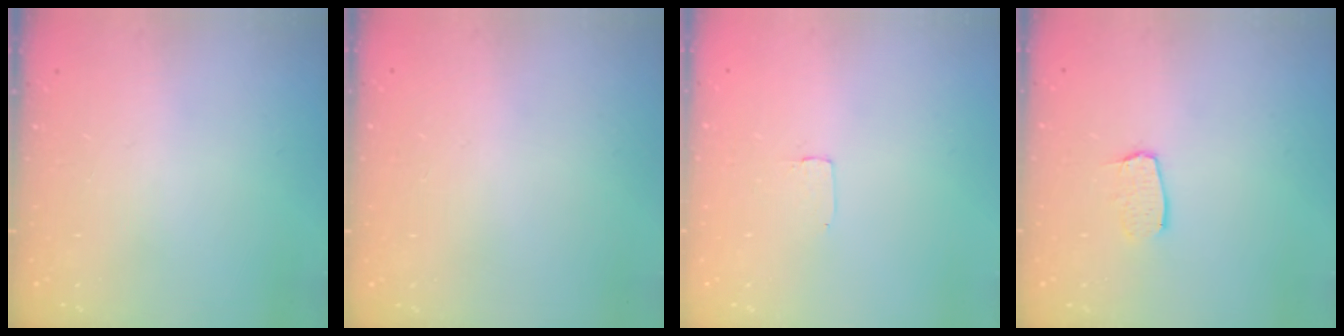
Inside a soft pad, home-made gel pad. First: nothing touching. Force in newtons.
{"total": 0.6, "press": 0.6, "slide": 0.1}
{"total": 1.7, "press": 1.7, "slide": 0.1}
{"total": 6.1, "press": 6.1, "slide": 0.2}